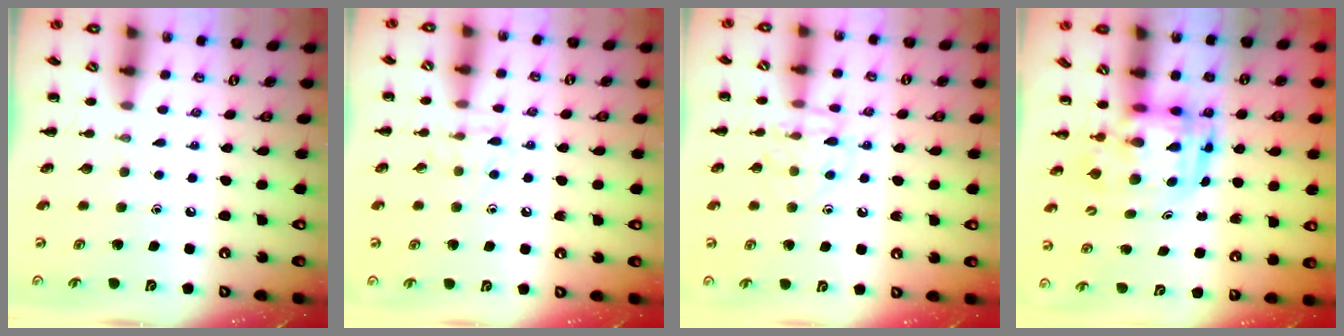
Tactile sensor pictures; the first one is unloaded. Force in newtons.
{"total": 6.4, "press": 6.2, "slide": 1.5}
{"total": 8.7, "press": 8.7, "slide": 0.5}
{"total": 3.7, "press": 3.6, "slide": 0.7}